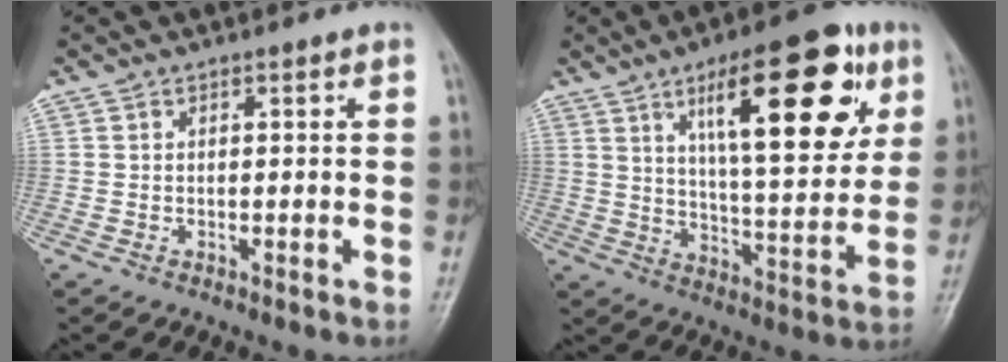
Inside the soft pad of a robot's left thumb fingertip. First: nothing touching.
{"total": 21.6, "force": [9.3, 7.4, 18.1], "torque": [-0.224, -0.029, 0.142]}